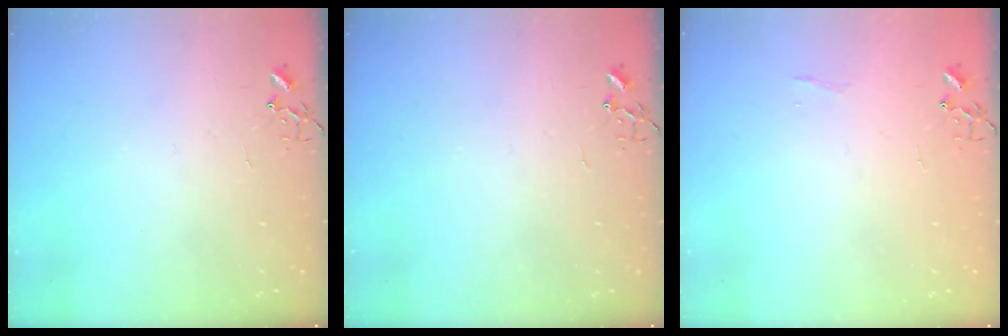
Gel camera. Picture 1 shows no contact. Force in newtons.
{"total": 0.0}
{"total": 3.7, "press": 3.7, "slide": 0.4}